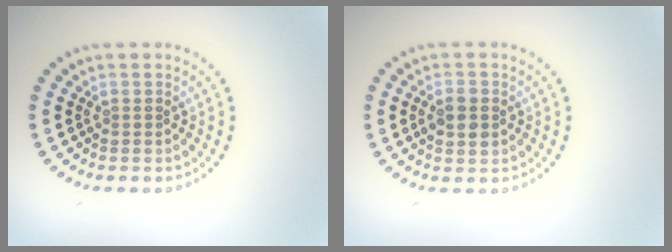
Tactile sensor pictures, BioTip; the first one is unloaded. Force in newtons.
{"total": 2.3, "press": 2.3, "slide": 0.1}